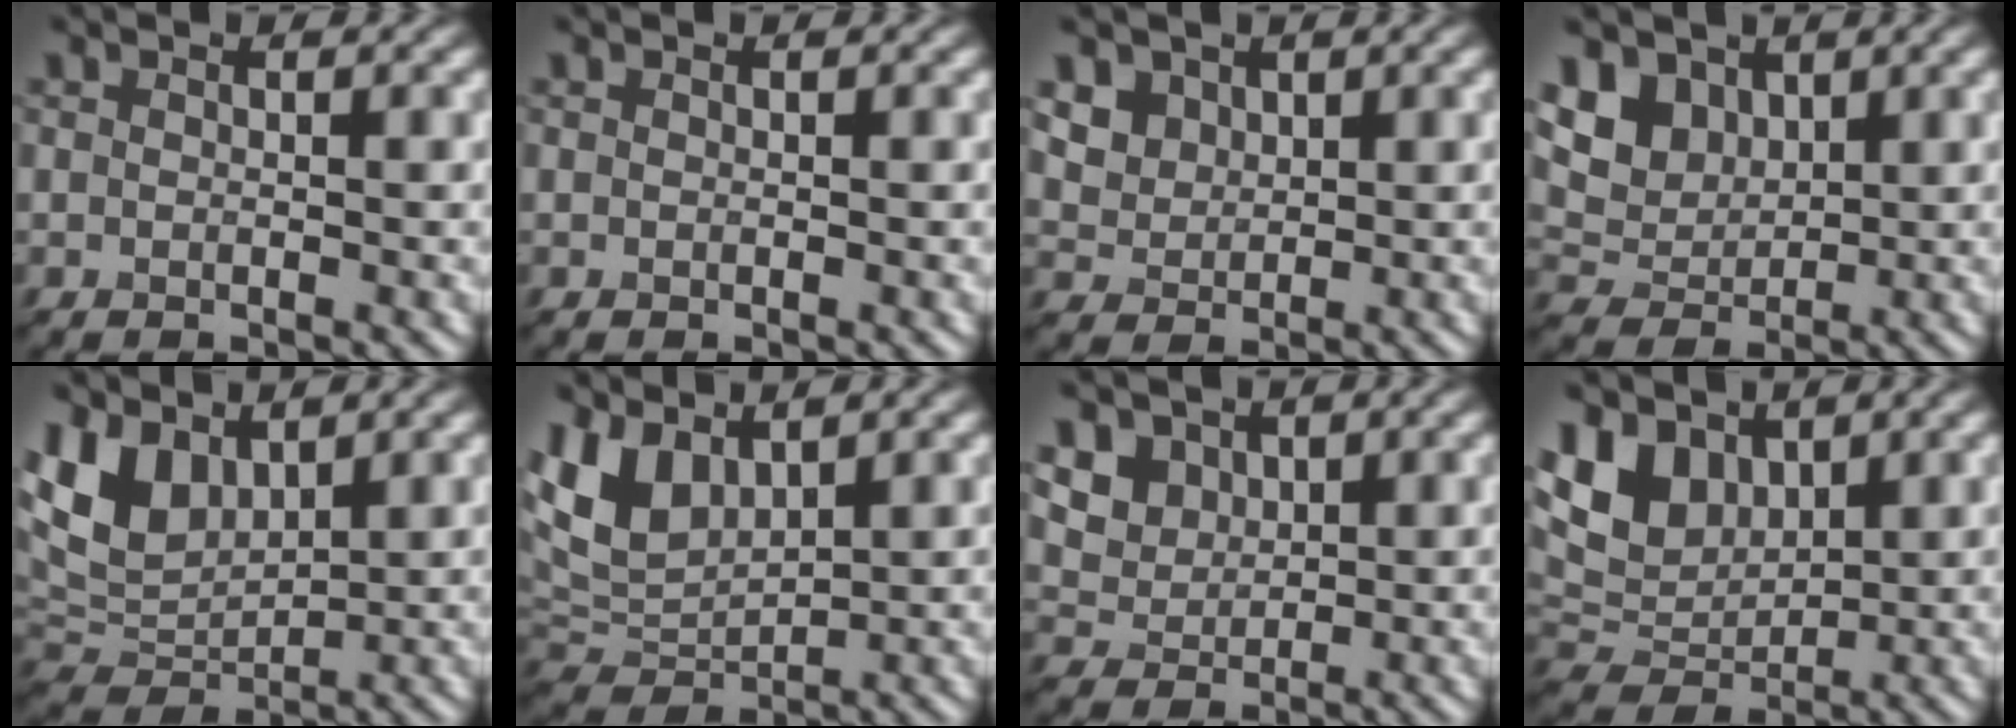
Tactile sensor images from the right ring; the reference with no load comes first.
{"total": 0.0}
{"total": 3.3, "force": [2.3, 2.3, 0.6], "torque": [-0.065, 0.004, 0.074]}
{"total": 5.6, "force": [3.5, 3.8, 2.1], "torque": [-0.092, 0.003, 0.094]}
{"total": 4.3, "force": [2.6, 2.6, 2.3], "torque": [-0.072, 0.000, 0.079]}
{"total": 4.1, "force": [2.6, 2.1, 2.4], "torque": [-0.077, 0.003, 0.078]}
{"total": 4.4, "force": [2.9, 3.1, 1.1], "torque": [-0.074, 0.006, 0.085]}
{"total": 4.3, "force": [2.7, 2.8, 1.9], "torque": [-0.066, 0.002, 0.075]}